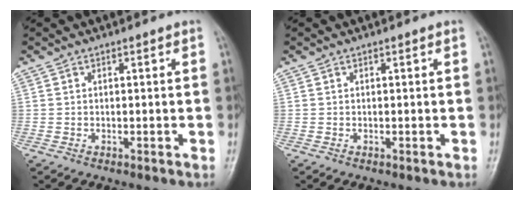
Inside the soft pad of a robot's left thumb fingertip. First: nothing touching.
{"total": 0.0}